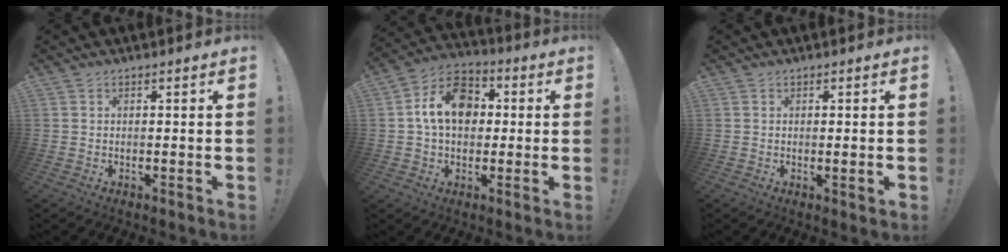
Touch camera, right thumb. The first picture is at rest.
{"total": 14.0, "force": [2.4, 10.3, 9.3], "torque": [-0.134, 0.011, 0.048]}
{"total": 1.5, "force": [0.3, 0.1, 1.5], "torque": [-0.021, -0.002, 0.005]}